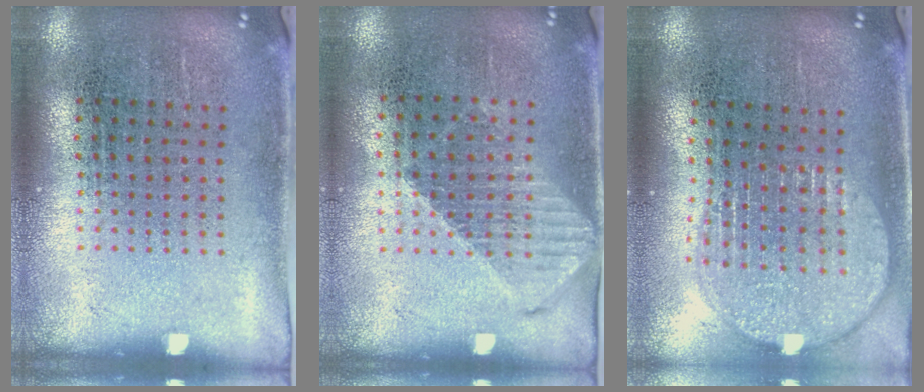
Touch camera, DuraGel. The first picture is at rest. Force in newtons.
{"total": 1.2, "press": 1.1, "slide": 0.5}
{"total": 1.9, "press": 1.6, "slide": 1.1}